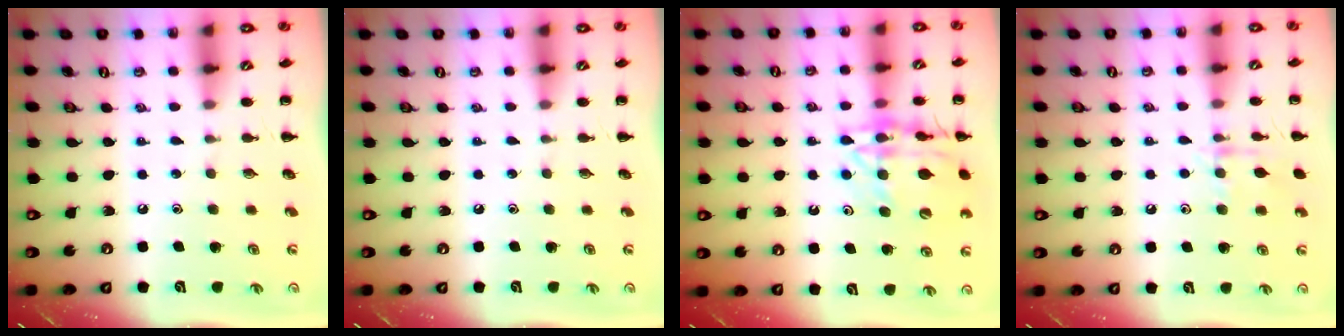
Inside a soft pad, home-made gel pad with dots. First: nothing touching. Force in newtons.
{"total": 0.0}
{"total": 16.8, "press": 16.7, "slide": 1.6}
{"total": 8.1, "press": 8.1, "slide": 1.2}